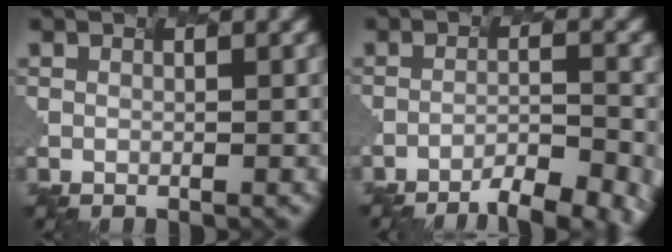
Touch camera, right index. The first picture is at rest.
{"total": 6.8, "force": [-6.2, 0.6, 2.9], "torque": [-0.066, -0.009, -0.053]}